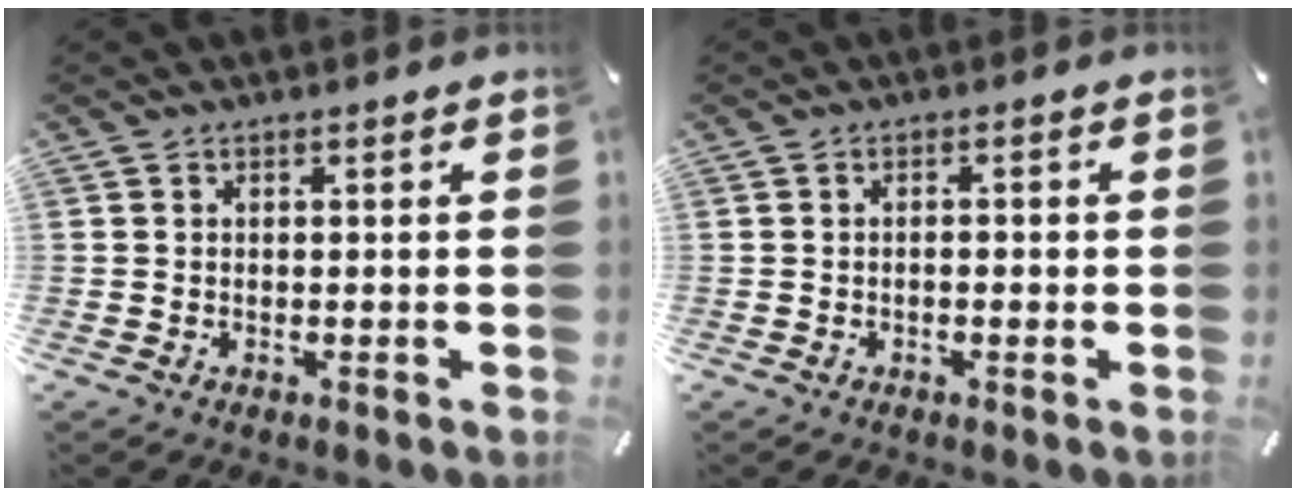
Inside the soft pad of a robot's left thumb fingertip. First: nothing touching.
{"total": 1.7, "force": [-0.7, 0.5, 1.5], "torque": [-0.024, 0.004, -0.014]}